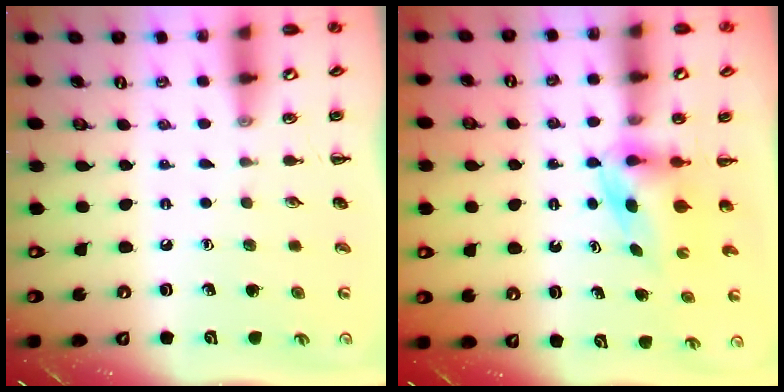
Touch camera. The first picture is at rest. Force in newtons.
{"total": 4.7, "press": 4.7, "slide": 0.2}